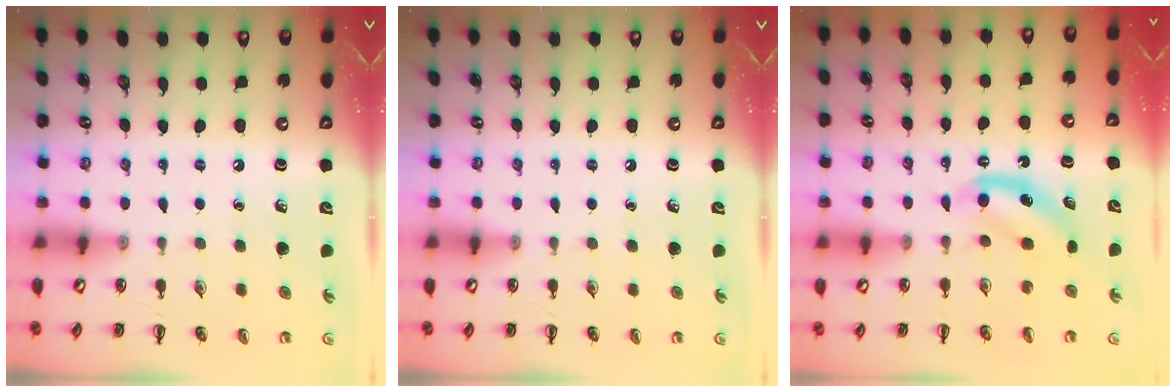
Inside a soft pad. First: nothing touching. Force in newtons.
{"total": 0.0}
{"total": 5.4, "press": 5.3, "slide": 1.0}